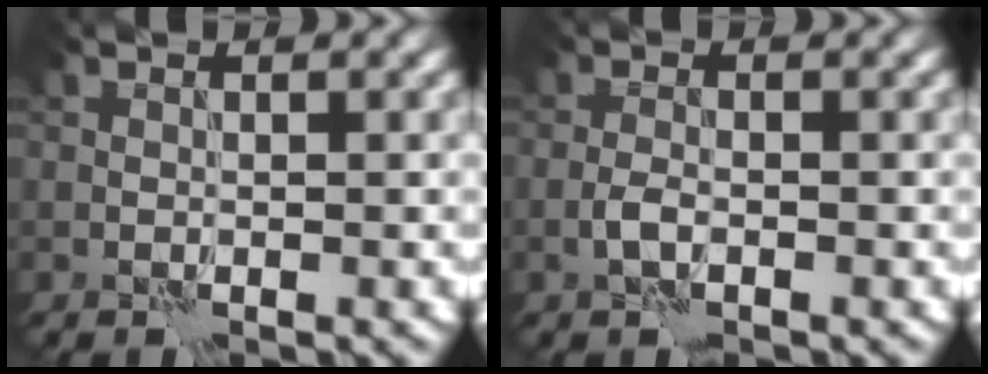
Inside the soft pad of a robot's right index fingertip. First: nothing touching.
{"total": 1.4, "force": [-0.6, 0.5, 1.1], "torque": [-0.026, 0.002, -0.017]}